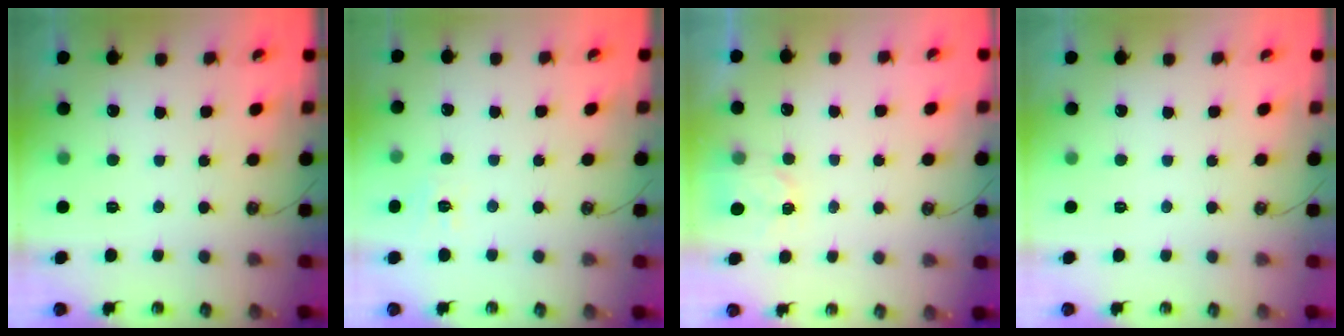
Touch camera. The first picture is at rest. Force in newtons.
{"total": 6.9, "press": 6.9, "slide": 0.7}
{"total": 2.7, "press": 2.7, "slide": 0.4}
{"total": 0.0}